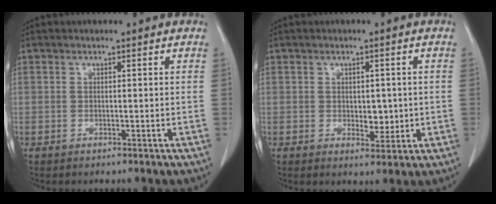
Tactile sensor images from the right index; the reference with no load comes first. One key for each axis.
{"total": 3.3, "fx": -0.2, "fy": 1.9, "fz": 2.8, "tx": -0.034, "ty": -0.003, "tz": 0.004}